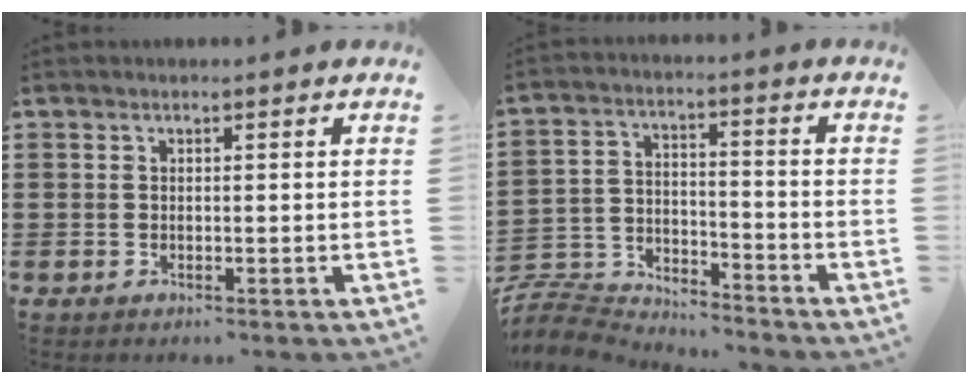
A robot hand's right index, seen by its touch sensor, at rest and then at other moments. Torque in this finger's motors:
{"motor_torque": [-2.14, 0.00, -1.05, -0.11]}